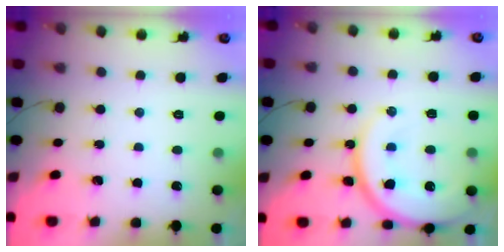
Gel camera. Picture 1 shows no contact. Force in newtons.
{"total": 16.7, "press": 16.6, "slide": 1.8}